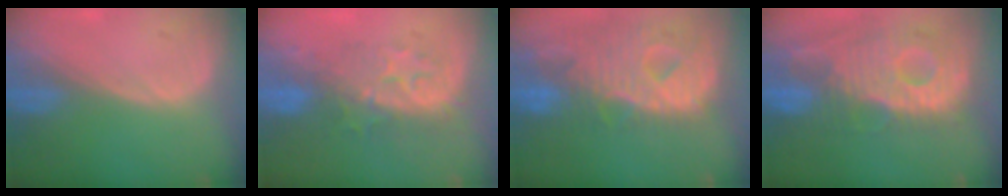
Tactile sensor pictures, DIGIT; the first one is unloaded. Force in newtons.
{"total": 8.0, "press": 7.9, "slide": 1.6}
{"total": 12.8, "press": 10.8, "slide": 6.8}
{"total": 12.7, "press": 11.1, "slide": 6.2}